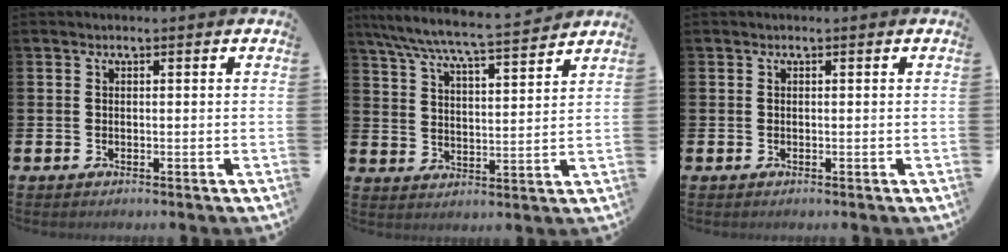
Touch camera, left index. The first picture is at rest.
{"total": 7.2, "force": [6.8, 0.0, 2.4], "torque": [-0.074, -0.050, 0.117]}
{"total": 0.0}